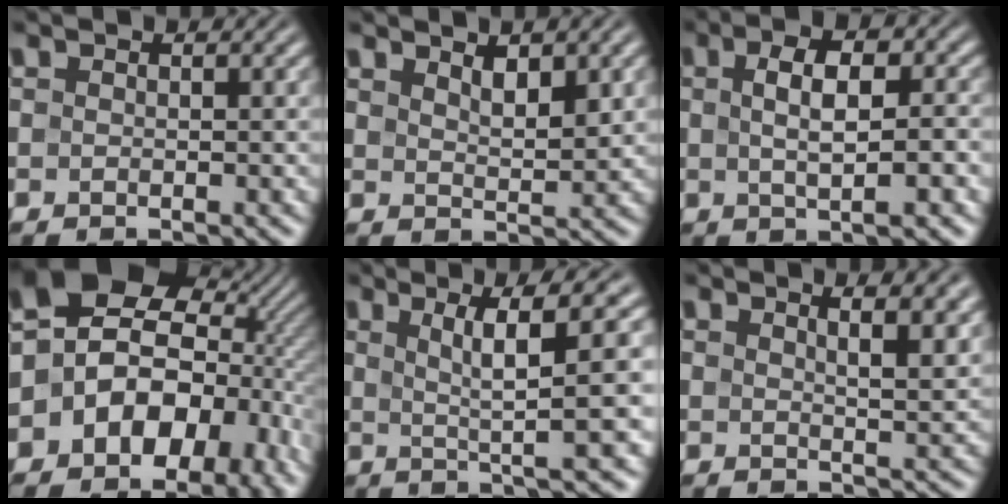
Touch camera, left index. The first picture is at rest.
{"total": 3.1, "force": [1.8, 0.9, 2.4], "torque": [-0.039, -0.002, 0.034]}
{"total": 5.5, "force": [0.5, 2.0, 5.1], "torque": [-0.068, 0.010, 0.004]}
{"total": 16.1, "force": [-2.0, 12.6, 9.9], "torque": [-0.175, 0.004, -0.032]}
{"total": 8.6, "force": [2.2, 1.3, 8.3], "torque": [-0.110, 0.016, 0.037]}
{"total": 5.5, "force": [3.1, 1.9, 4.2], "torque": [-0.033, 0.020, 0.027]}